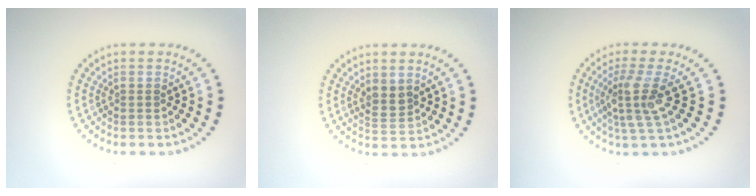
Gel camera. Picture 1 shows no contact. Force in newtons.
{"total": 1.8, "press": 1.5, "slide": 0.9}
{"total": 3.4, "press": 2.5, "slide": 2.3}